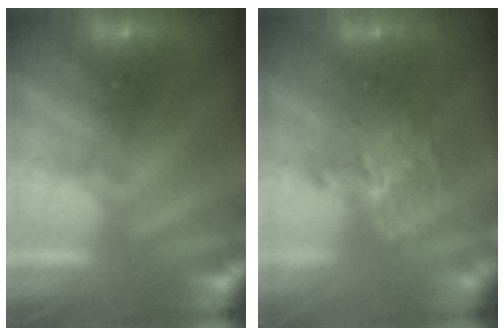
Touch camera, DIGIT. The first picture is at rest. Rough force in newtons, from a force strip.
{"total": 9.7}